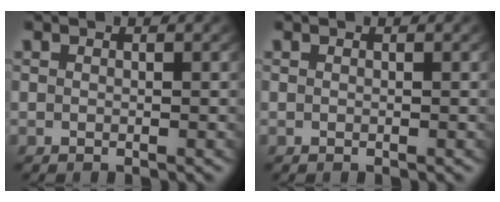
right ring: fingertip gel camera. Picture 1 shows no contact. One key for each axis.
{"total": 0.0}